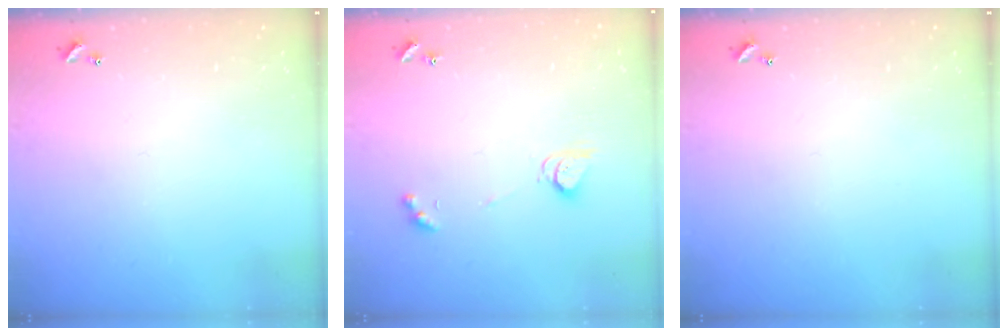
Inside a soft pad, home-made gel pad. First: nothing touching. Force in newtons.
{"total": 3.3, "press": 3.3, "slide": 0.3}
{"total": 0.0}